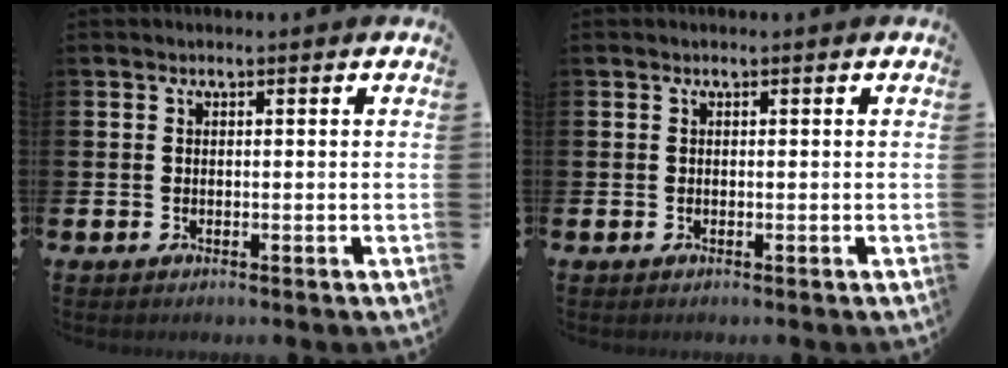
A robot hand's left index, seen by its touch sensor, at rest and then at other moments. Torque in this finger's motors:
{"motor_torque": [0.00, 0.00, 0.03, 0.00]}